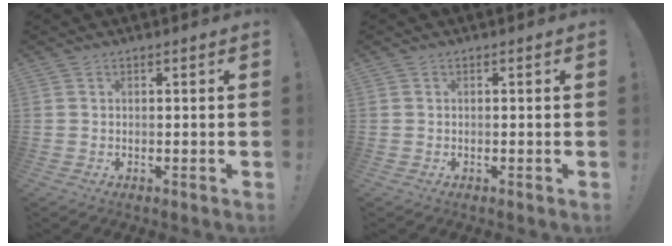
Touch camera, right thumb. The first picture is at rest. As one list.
[{"total": 0.0}]